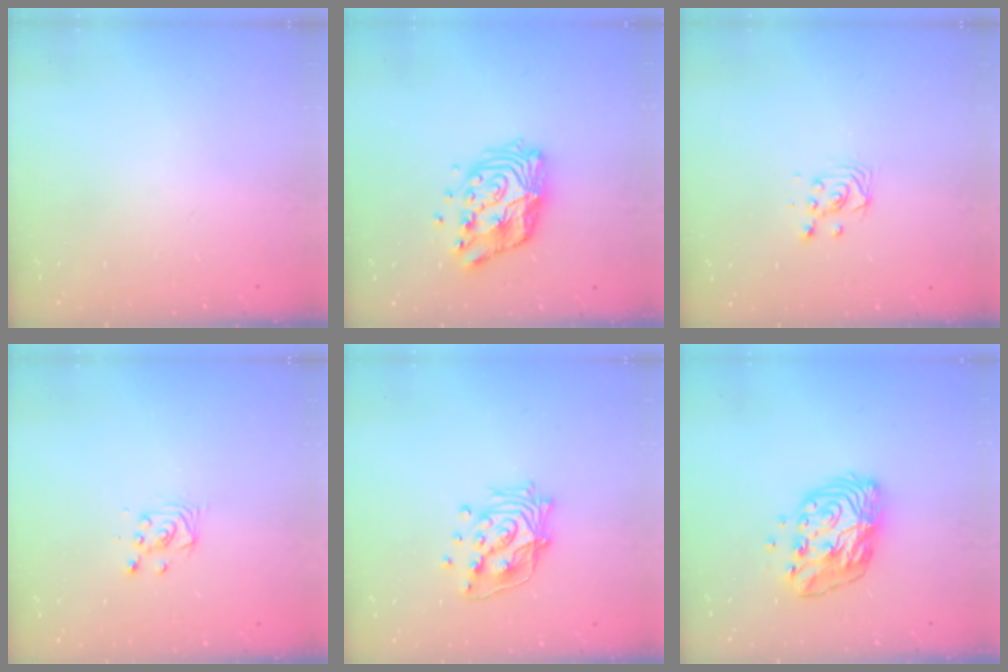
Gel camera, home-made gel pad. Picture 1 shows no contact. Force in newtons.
{"total": 13.3, "press": 13.2, "slide": 1.1}
{"total": 3.3, "press": 3.2, "slide": 0.6}
{"total": 3.7, "press": 3.7, "slide": 0.3}
{"total": 15.3, "press": 15.2, "slide": 1.1}
{"total": 11.4, "press": 11.3, "slide": 0.9}